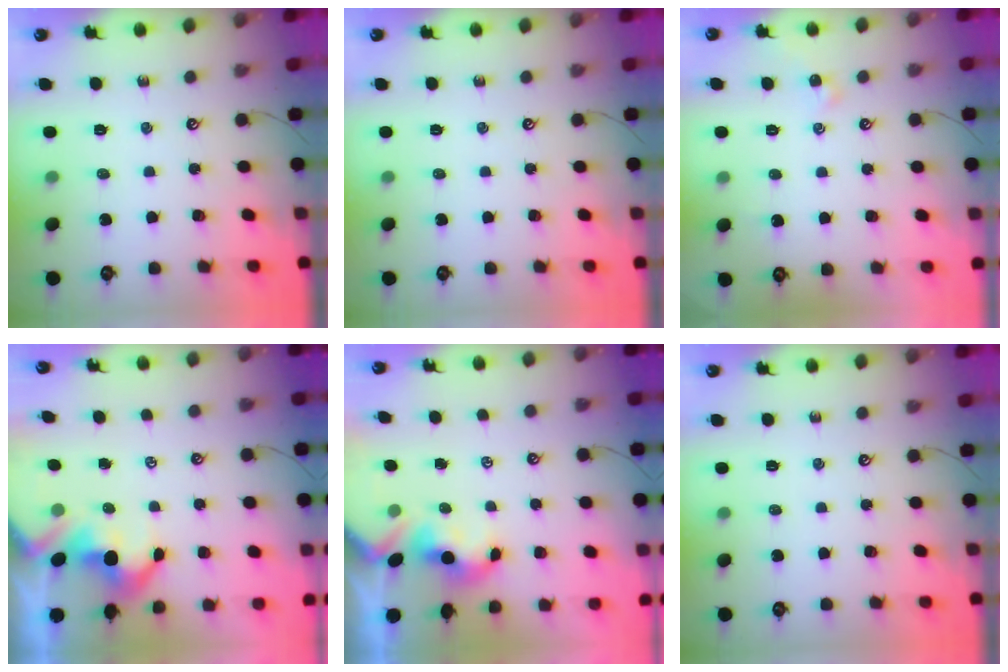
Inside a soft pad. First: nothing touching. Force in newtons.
{"total": 0.0}
{"total": 2.1, "press": 2.0, "slide": 0.6}
{"total": 3.5, "press": 3.5, "slide": 0.6}
{"total": 1.0, "press": 0.7, "slide": 0.7}
{"total": 0.0}